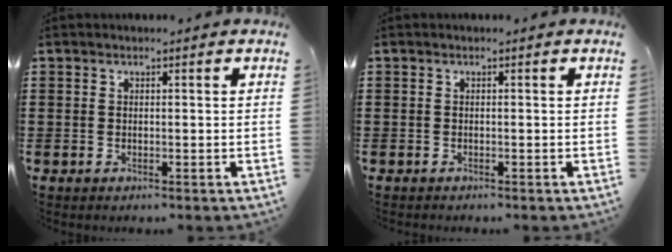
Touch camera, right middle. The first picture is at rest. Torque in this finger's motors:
{"motor_torque": [0.01, -0.01, 0.00, 0.02]}